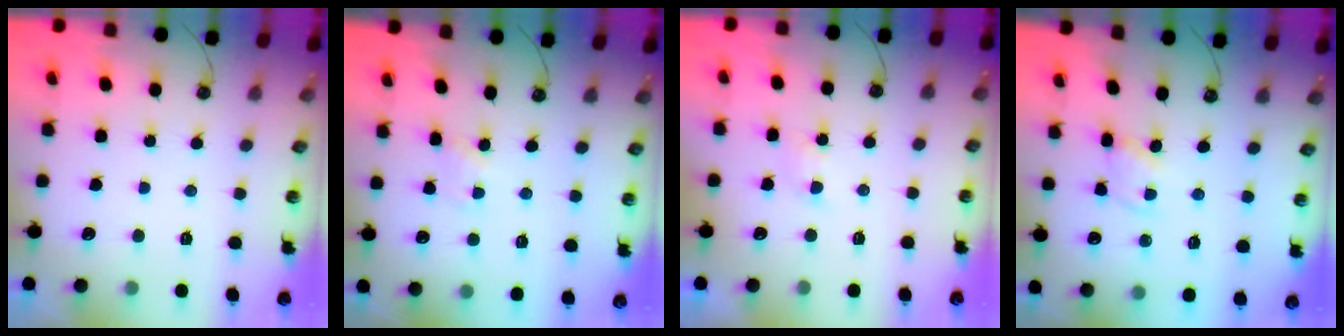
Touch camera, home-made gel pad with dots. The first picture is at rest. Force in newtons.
{"total": 2.0, "press": 2.0, "slide": 0.2}
{"total": 2.9, "press": 2.9, "slide": 0.5}
{"total": 2.7, "press": 2.7, "slide": 0.2}